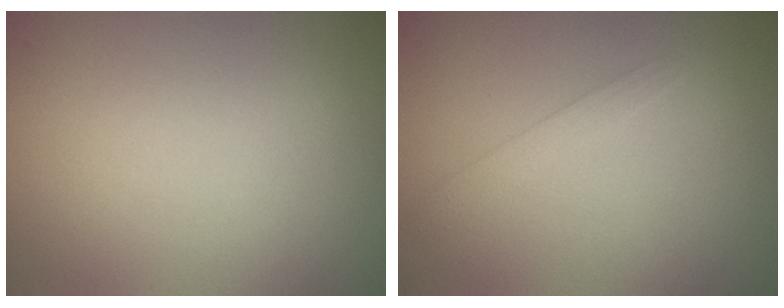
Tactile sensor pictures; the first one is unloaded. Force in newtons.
{"total": 1.2, "press": 1.2, "slide": 0.0}